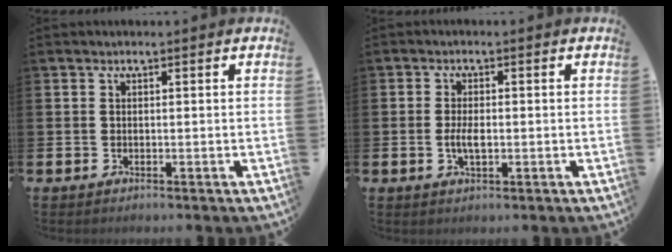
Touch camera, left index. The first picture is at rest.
{"total": 2.8, "force": [-0.4, 1.3, 2.5], "torque": [-0.045, 0.001, -0.008]}